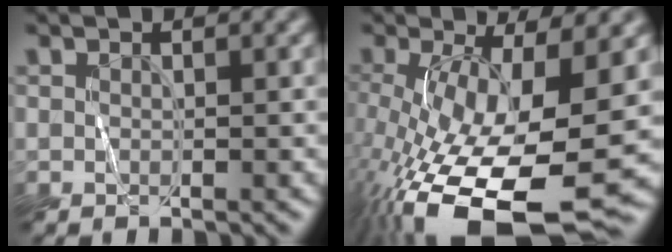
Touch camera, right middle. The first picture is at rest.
{"total": 14.4, "force": [-5.1, 5.2, 12.4], "torque": [-0.223, -0.036, -0.077]}